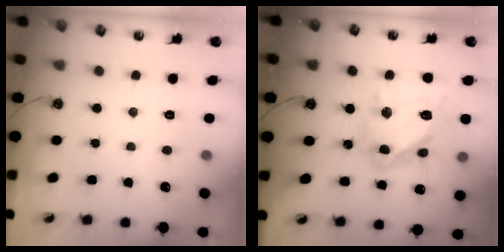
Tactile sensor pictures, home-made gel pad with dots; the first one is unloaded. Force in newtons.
{"total": 17.8, "press": 17.7, "slide": 1.7}